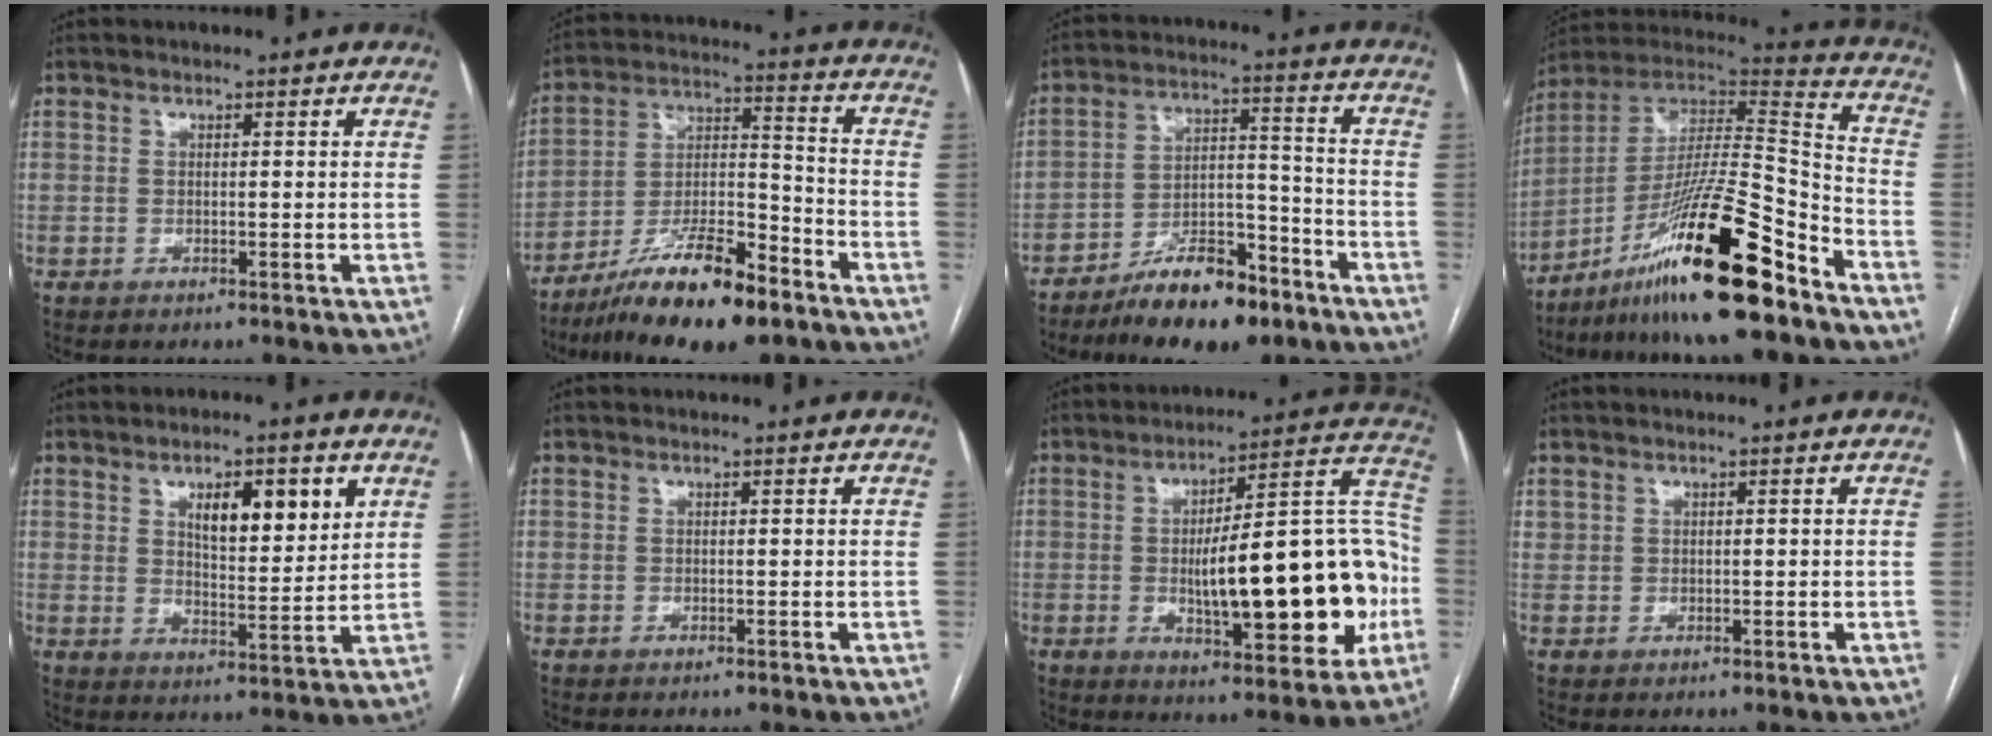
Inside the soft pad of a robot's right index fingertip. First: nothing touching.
{"total": 16.5, "force": [-11.4, 3.5, 11.4], "torque": [-0.213, -0.001, -0.197]}
{"total": 13.6, "force": [-9.8, 4.3, 8.4], "torque": [-0.132, 0.021, -0.163]}
{"total": 21.8, "force": [-14.3, 1.0, 16.4], "torque": [-0.284, -0.003, -0.248]}
{"total": 9.7, "force": [4.3, 3.1, 8.1], "torque": [-0.125, 0.002, 0.072]}
{"total": 0.0}
{"total": 23.9, "force": [-3.4, 6.1, 22.8], "torque": [-0.278, 0.035, -0.035]}
{"total": 0.9, "force": [0.5, 0.8, 0.2], "torque": [-0.005, 0.009, 0.012]}